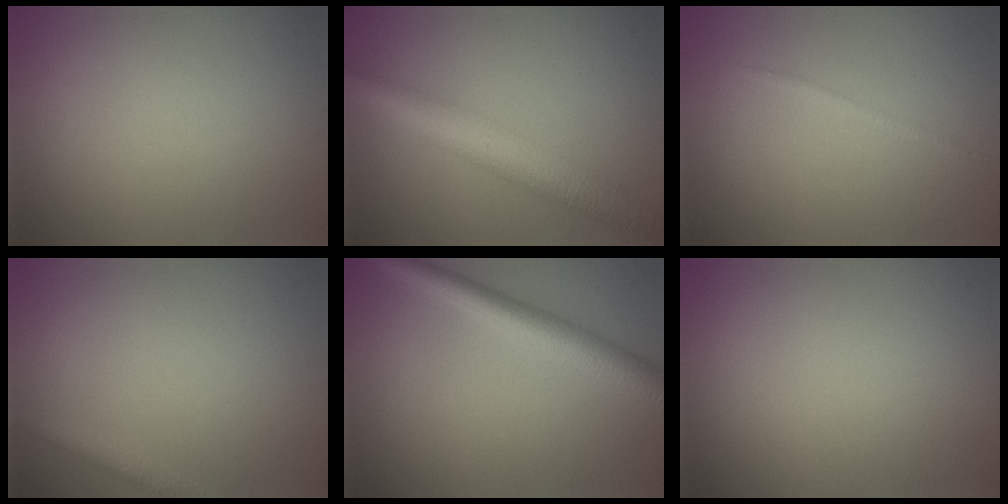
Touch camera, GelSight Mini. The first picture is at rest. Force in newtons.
{"total": 6.5, "press": 6.5, "slide": 0.1}
{"total": 0.9, "press": 0.9, "slide": 0.1}
{"total": 1.9, "press": 1.9, "slide": 0.0}
{"total": 4.9, "press": 4.9, "slide": 0.1}
{"total": 0.0}